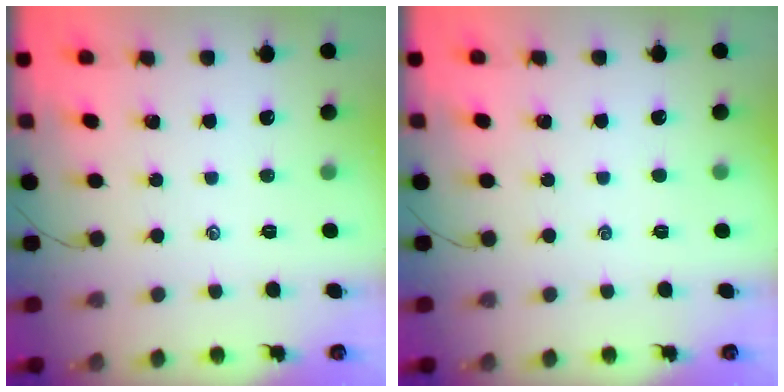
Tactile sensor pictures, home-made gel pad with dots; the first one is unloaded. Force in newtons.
{"total": 0.0}